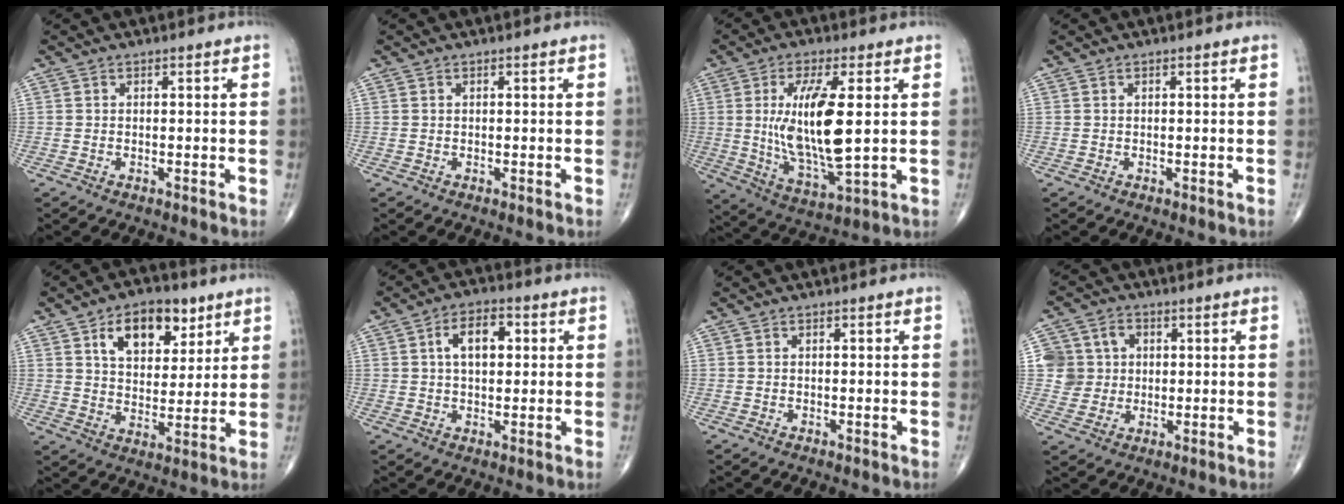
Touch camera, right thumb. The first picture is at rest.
{"total": 0.0}
{"total": 15.9, "force": [1.7, 5.0, 15.0], "torque": [-0.284, -0.020, 0.042]}
{"total": 0.0}
{"total": 12.9, "force": [6.3, 7.8, 8.1], "torque": [-0.088, -0.026, 0.105]}
{"total": 7.5, "force": [1.7, 4.4, 5.9], "torque": [-0.082, 0.012, 0.023]}
{"total": 0.0}
{"total": 7.7, "force": [1.3, 7.4, 1.6], "torque": [0.003, 0.007, 0.022]}